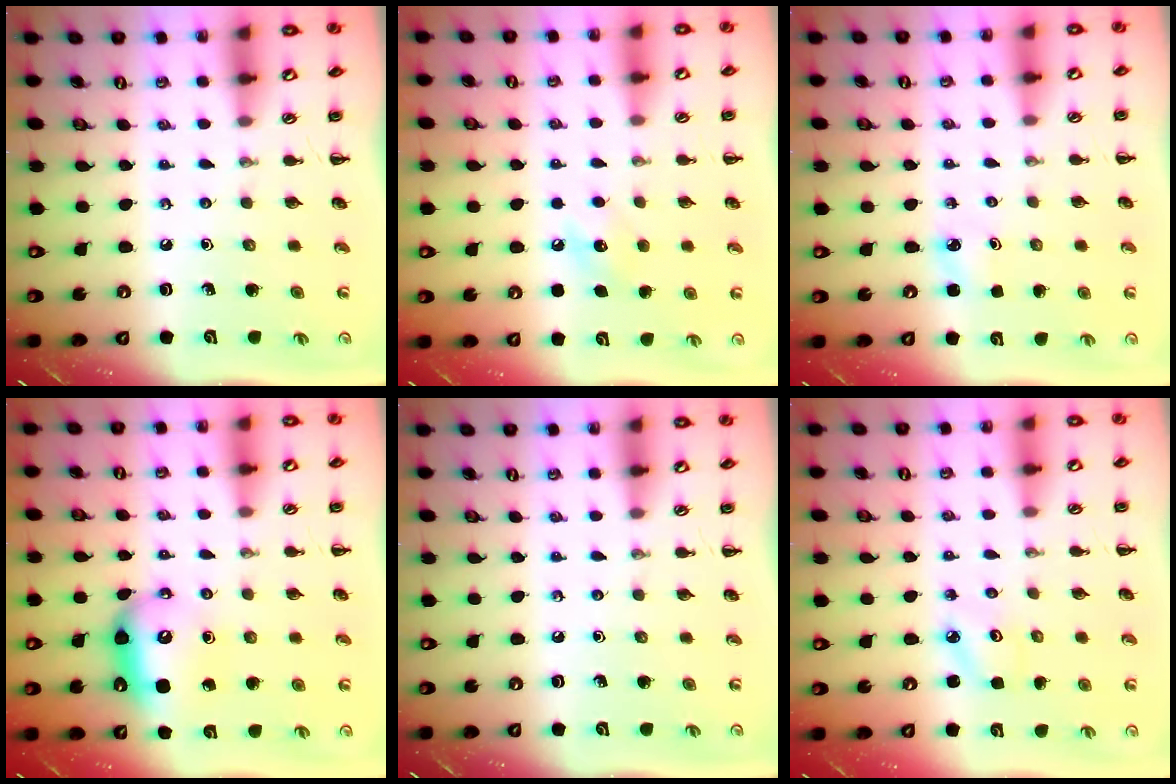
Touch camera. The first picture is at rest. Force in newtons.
{"total": 7.5, "press": 7.3, "slide": 1.9}
{"total": 2.5, "press": 2.4, "slide": 0.8}
{"total": 8.4, "press": 8.4, "slide": 0.9}
{"total": 0.0}
{"total": 2.9, "press": 2.8, "slide": 0.5}